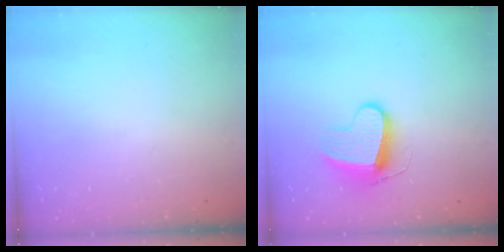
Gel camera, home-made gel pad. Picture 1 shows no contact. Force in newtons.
{"total": 9.9, "press": 9.9, "slide": 0.2}